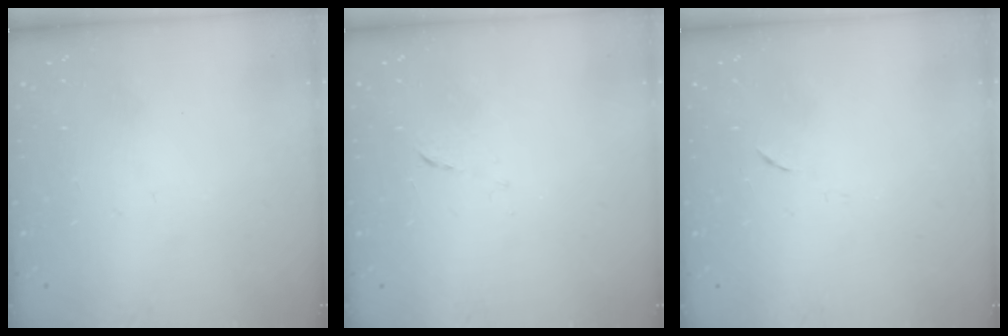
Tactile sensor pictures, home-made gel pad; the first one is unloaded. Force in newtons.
{"total": 5.5, "press": 5.4, "slide": 0.4}
{"total": 3.5, "press": 3.4, "slide": 0.9}